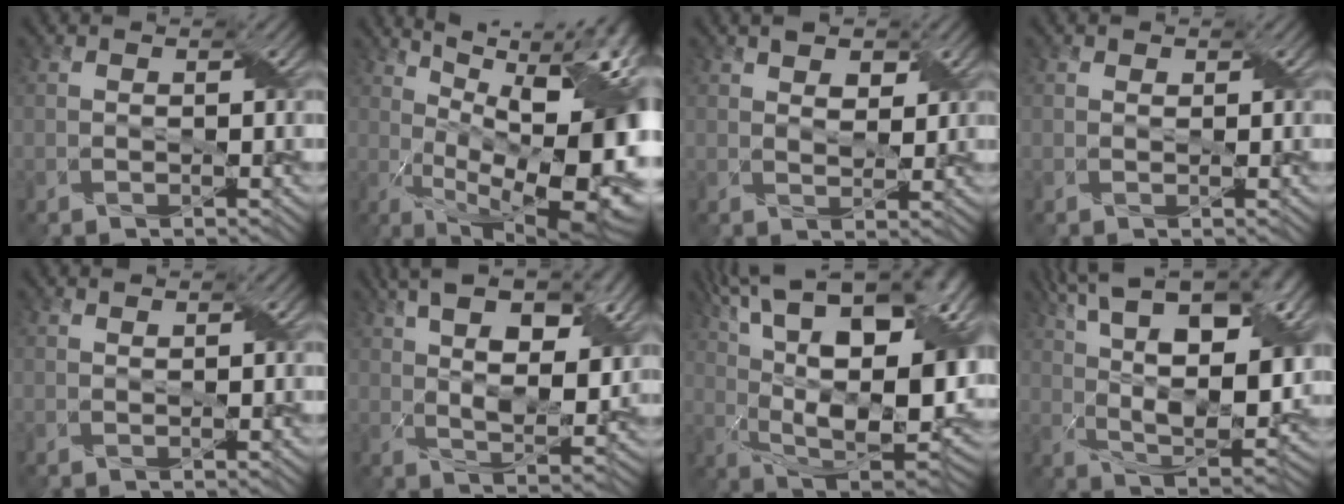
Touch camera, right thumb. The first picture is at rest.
{"total": 19.3, "force": [2.5, 7.6, 17.6], "torque": [-0.230, 0.010, 0.054]}
{"total": 3.5, "force": [2.1, 1.8, 2.2], "torque": [-0.041, -0.006, 0.038]}
{"total": 0.5, "force": [0.4, 0.3, -0.2], "torque": [-0.001, -0.002, 0.008]}
{"total": 0.6, "force": [0.5, -0.2, -0.1], "torque": [-0.005, -0.001, 0.010]}
{"total": 12.8, "force": [5.4, 5.4, 10.4], "torque": [-0.171, 0.014, 0.081]}
{"total": 21.6, "force": [7.4, 10.1, 17.6], "torque": [-0.280, 0.049, 0.130]}
{"total": 17.7, "force": [7.4, 7.2, 14.3], "torque": [-0.252, 0.034, 0.120]}